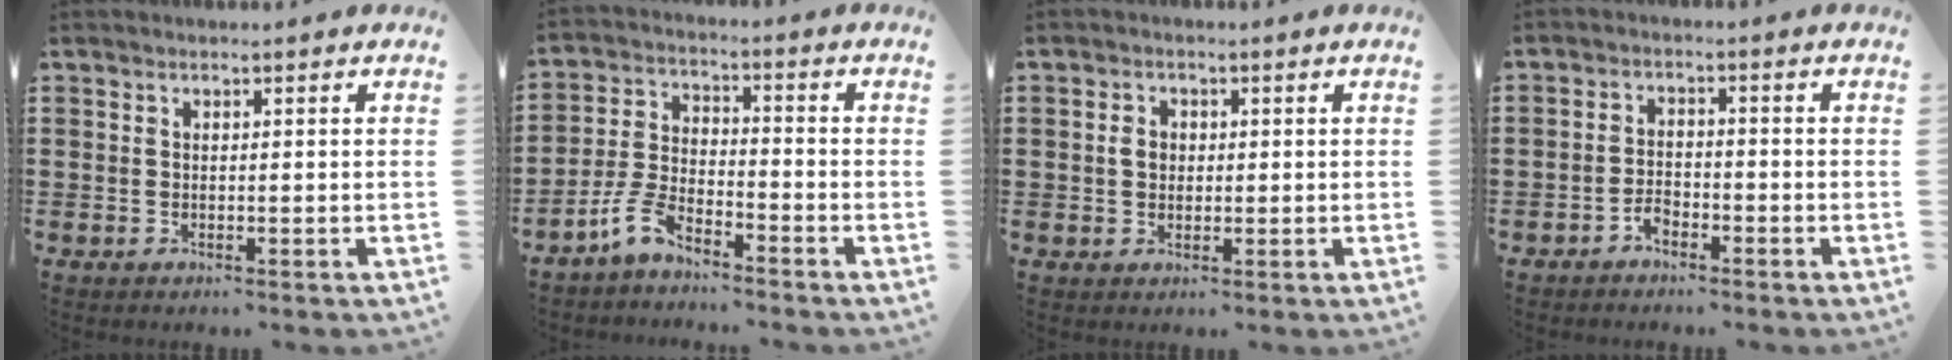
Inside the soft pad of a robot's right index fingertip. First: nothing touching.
{"total": 5.7, "force": [-4.8, 1.3, 2.7], "torque": [-0.072, 0.002, -0.097]}
{"total": 2.0, "force": [0.0, 1.6, 1.2], "torque": [-0.026, 0.009, -0.001]}
{"total": 2.3, "force": [-2.0, 1.1, 0.6], "torque": [-0.018, 0.005, -0.041]}